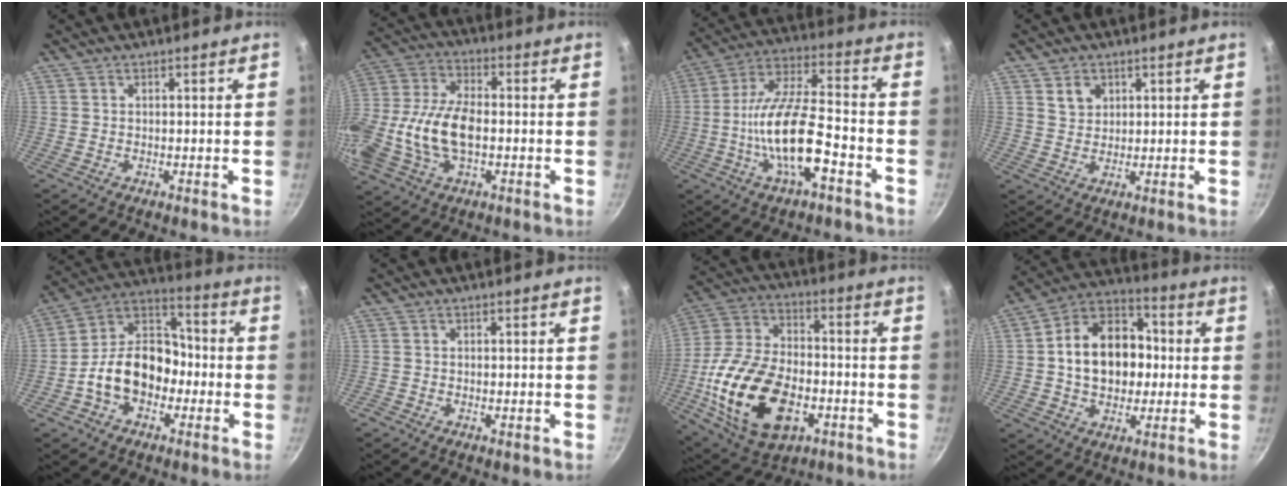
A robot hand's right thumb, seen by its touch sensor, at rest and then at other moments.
{"total": 16.2, "force": [-2.2, 9.1, 13.2], "torque": [-0.265, 0.027, -0.050]}
{"total": 16.6, "force": [-5.6, 5.8, 14.5], "torque": [-0.265, 0.036, -0.112]}
{"total": 4.0, "force": [1.7, 3.2, 1.7], "torque": [-0.012, -0.003, 0.033]}
{"total": 15.2, "force": [-4.1, 11.0, 9.6], "torque": [-0.117, 0.057, -0.087]}
{"total": 0.5, "force": [-0.3, 0.2, 0.4], "torque": [-0.007, 0.000, -0.005]}
{"total": 24.0, "force": [-6.8, 14.5, 17.9], "torque": [-0.332, 0.024, -0.111]}
{"total": 16.9, "force": [0.3, 12.6, 11.2], "torque": [-0.149, 0.031, -0.008]}